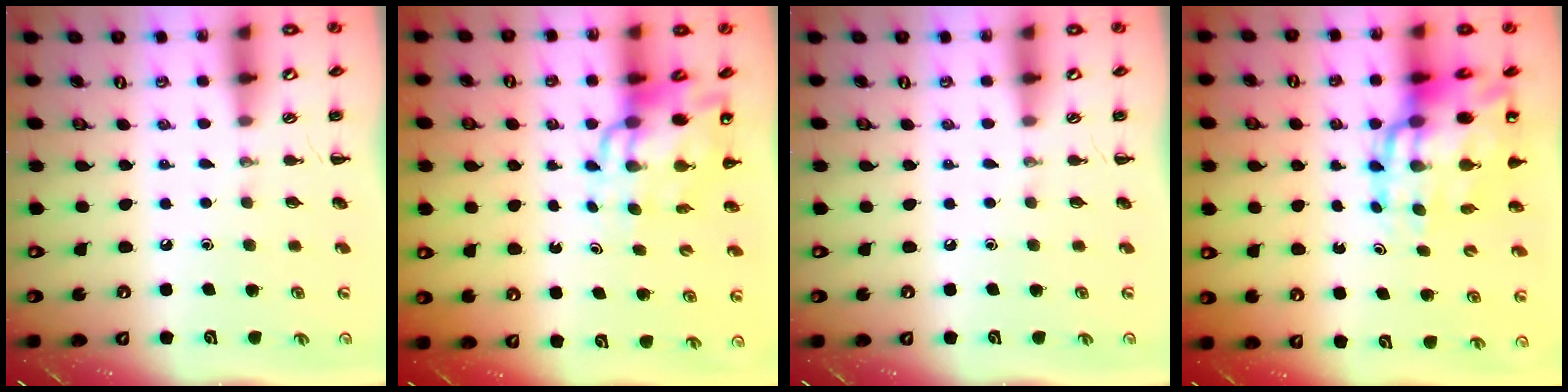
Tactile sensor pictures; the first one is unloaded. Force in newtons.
{"total": 12.8, "press": 12.2, "slide": 3.9}
{"total": 0.0}
{"total": 19.1, "press": 18.4, "slide": 5.2}